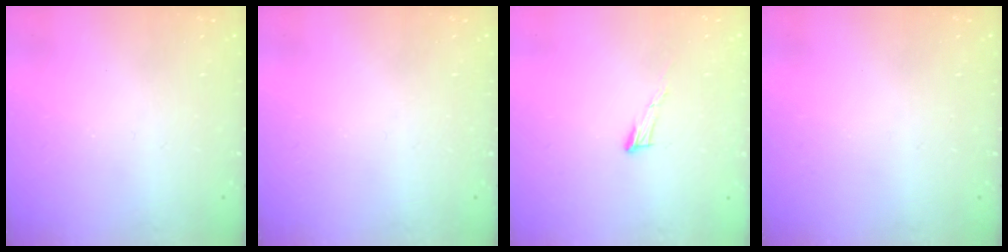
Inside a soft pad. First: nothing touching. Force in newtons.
{"total": 0.0}
{"total": 5.7, "press": 5.7, "slide": 0.3}
{"total": 0.0}